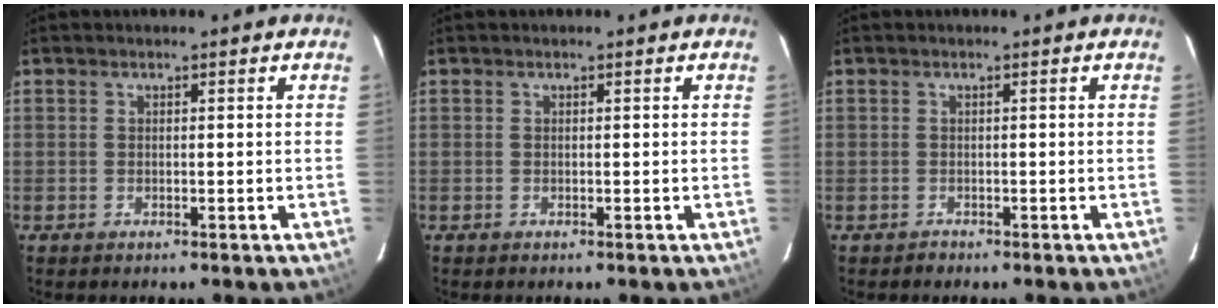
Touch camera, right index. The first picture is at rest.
{"total": 0.0}
{"total": 0.8, "force": [-0.6, 0.5, -0.3], "torque": [0.004, 0.006, -0.009]}